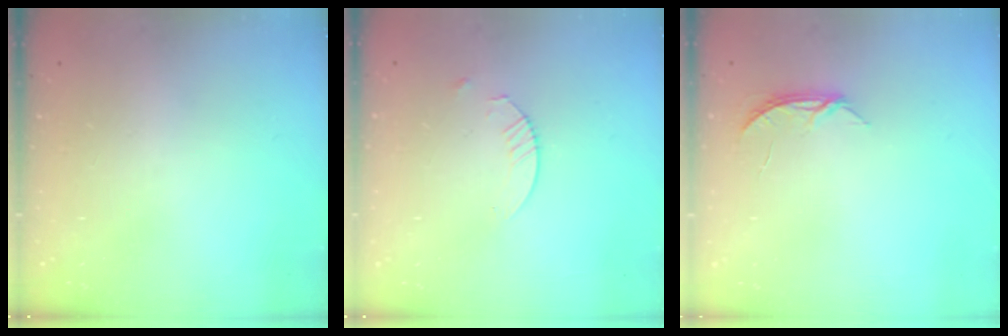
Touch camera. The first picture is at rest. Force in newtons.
{"total": 2.4, "press": 2.4, "slide": 0.3}
{"total": 4.0, "press": 4.0, "slide": 0.4}